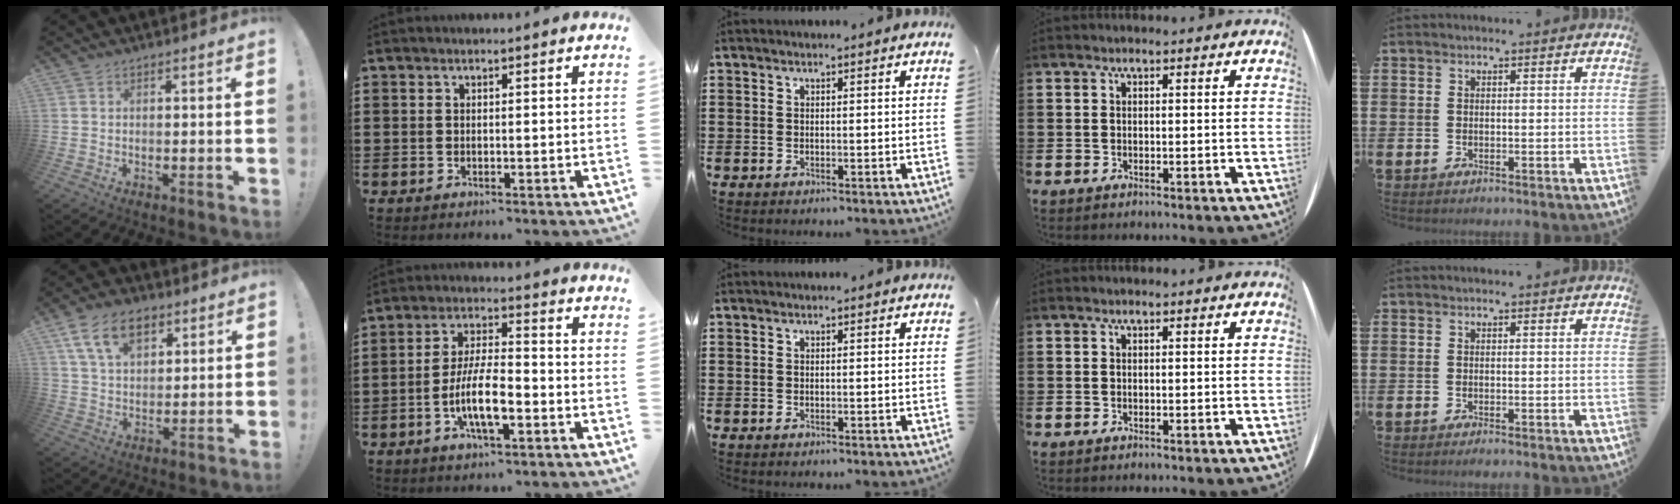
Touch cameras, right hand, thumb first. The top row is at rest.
{"thumb": {"total": 13.9, "force": [7.1, 8.6, 8.3], "torque": [-0.135, -0.016, 0.134]}, "index": {"total": 8.9, "force": [-3.1, 2.7, 7.9], "torque": [-0.162, -0.004, -0.061]}}